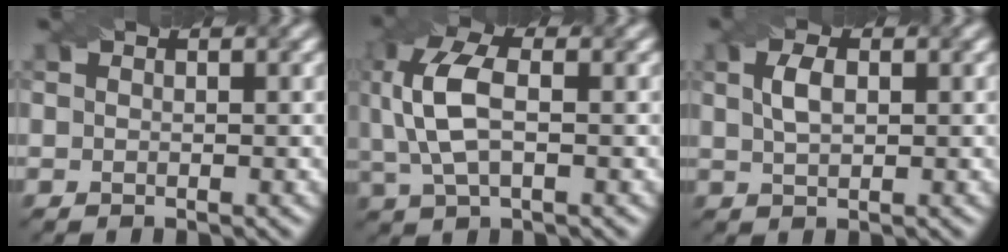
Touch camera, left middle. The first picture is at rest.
{"total": 6.5, "force": [0.8, 3.3, 5.5], "torque": [-0.138, 0.010, 0.013]}
{"total": 2.2, "force": [0.6, 1.2, 1.8], "torque": [-0.041, 0.003, 0.014]}